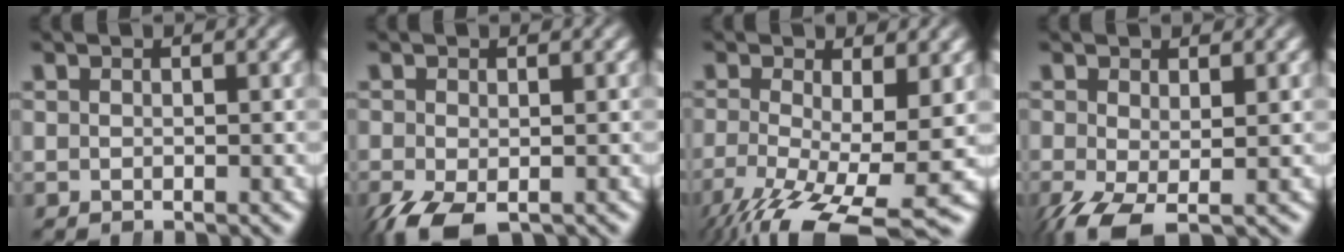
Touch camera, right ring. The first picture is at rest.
{"total": 4.1, "force": [-2.7, 2.0, 2.4], "torque": [-0.059, -0.036, -0.023]}
{"total": 8.2, "force": [-5.2, 3.2, 5.5], "torque": [-0.117, -0.063, -0.052]}
{"total": 4.1, "force": [-2.2, 2.0, 2.8], "torque": [-0.065, -0.041, -0.015]}